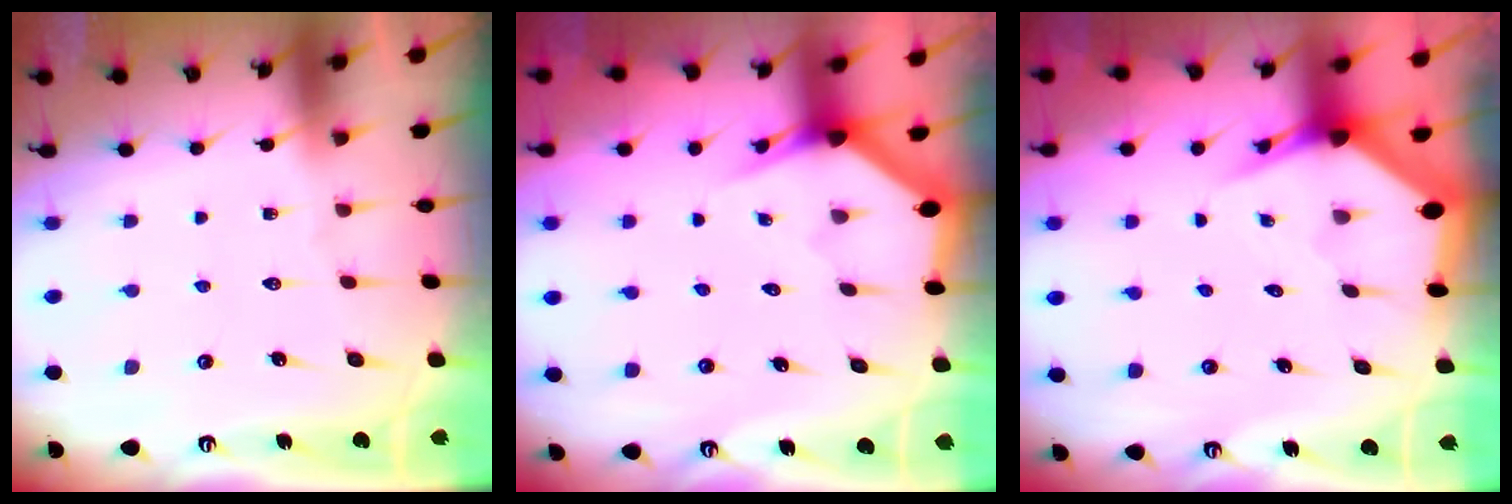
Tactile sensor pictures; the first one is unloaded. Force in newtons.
{"total": 2.6, "press": 2.6, "slide": 0.0}
{"total": 3.7, "press": 3.6, "slide": 0.3}